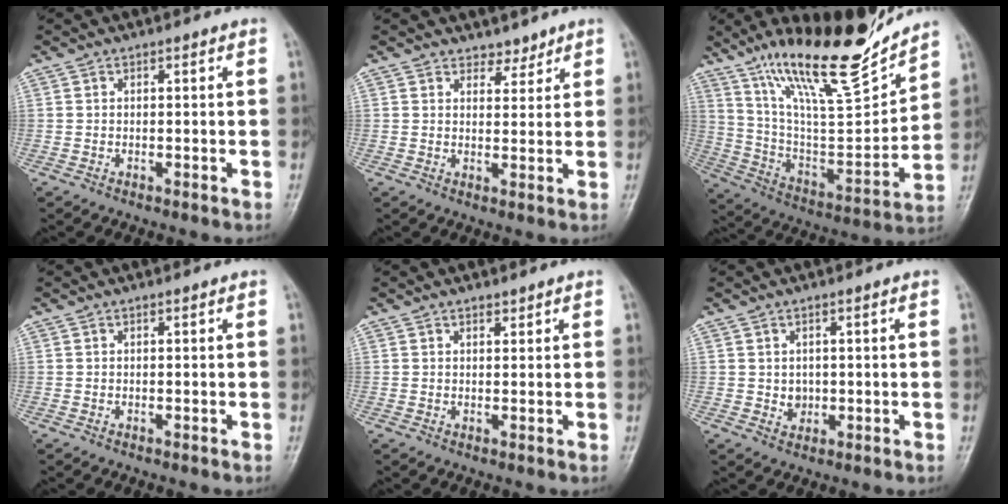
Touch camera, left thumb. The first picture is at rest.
{"total": 2.9, "force": [2.5, 1.5, 0.3], "torque": [0.018, -0.017, 0.034]}
{"total": 22.1, "force": [17.0, 4.4, 13.4], "torque": [-0.191, -0.093, 0.301]}
{"total": 0.0}
{"total": 1.2, "force": [1.0, 0.5, 0.4], "torque": [-0.001, -0.007, 0.016]}
{"total": 2.1, "force": [0.3, 1.8, 1.0], "torque": [-0.008, -0.003, 0.011]}